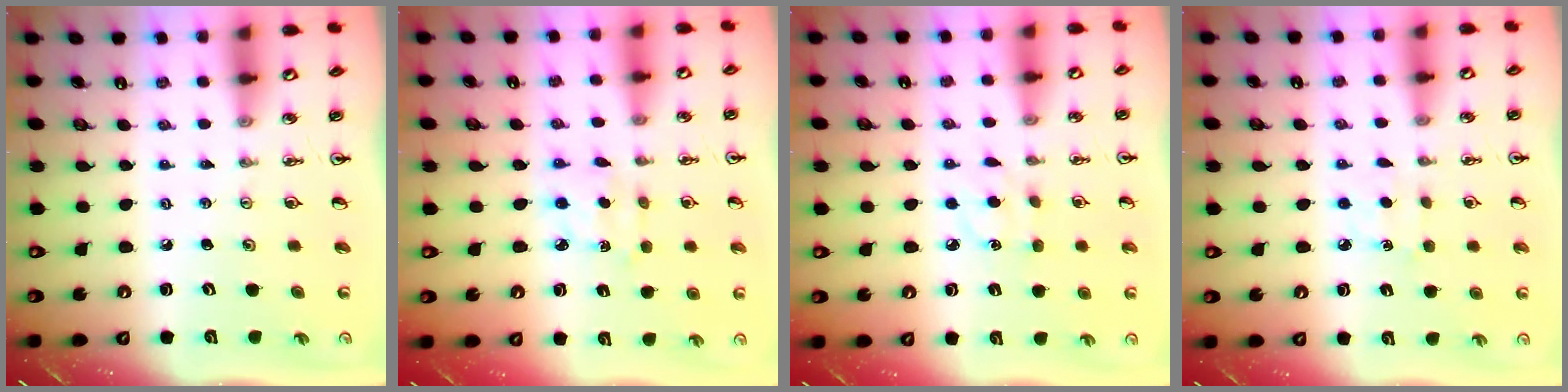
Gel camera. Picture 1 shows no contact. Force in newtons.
{"total": 2.8, "press": 2.8, "slide": 0.4}
{"total": 5.8, "press": 5.8, "slide": 0.6}
{"total": 3.7, "press": 3.7, "slide": 0.4}